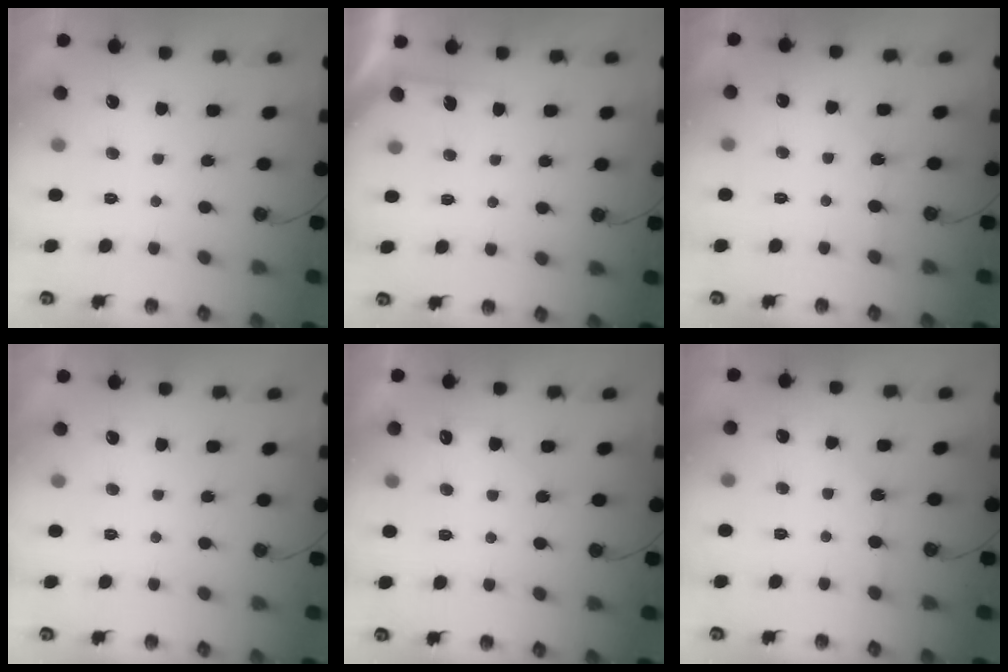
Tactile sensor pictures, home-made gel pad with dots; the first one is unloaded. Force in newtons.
{"total": 3.3, "press": 3.3, "slide": 0.5}
{"total": 1.9, "press": 1.8, "slide": 0.4}
{"total": 0.0}
{"total": 4.6, "press": 4.6, "slide": 0.5}
{"total": 3.4, "press": 3.3, "slide": 0.6}